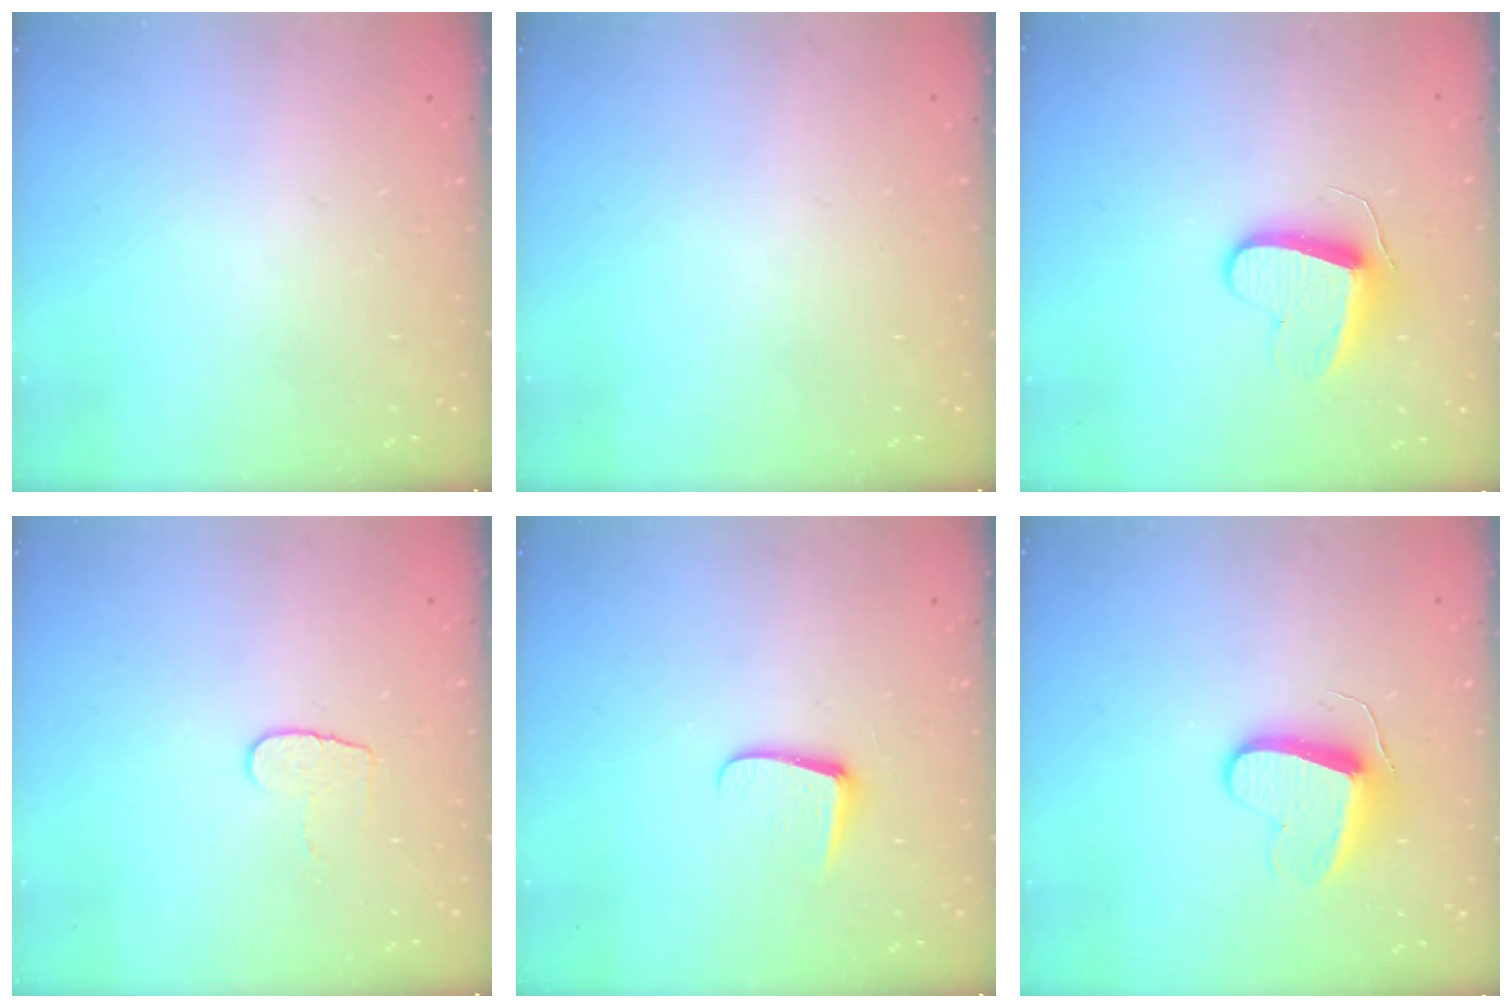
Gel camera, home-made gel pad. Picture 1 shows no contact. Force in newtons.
{"total": 0.0}
{"total": 9.2, "press": 9.2, "slide": 0.5}
{"total": 6.6, "press": 6.6, "slide": 0.6}
{"total": 6.0, "press": 6.0, "slide": 0.8}
{"total": 10.6, "press": 10.6, "slide": 0.9}